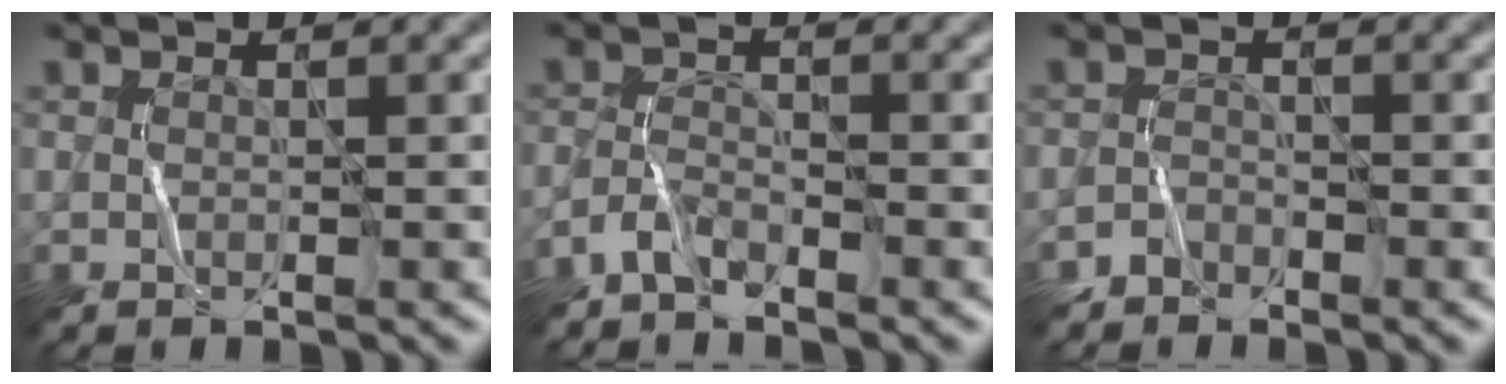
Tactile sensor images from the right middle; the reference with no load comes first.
{"total": 2.0, "force": [-1.9, 0.2, 0.2], "torque": [-0.008, 0.009, -0.044]}
{"total": 1.2, "force": [-1.1, 0.3, -0.5], "torque": [0.009, 0.012, -0.022]}